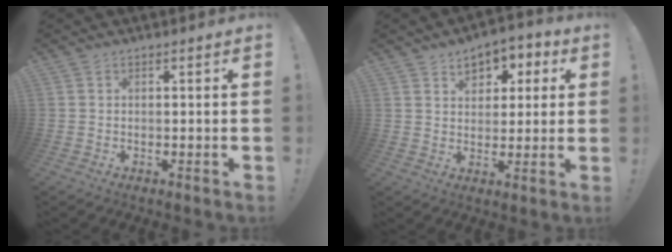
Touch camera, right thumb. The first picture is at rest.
{"total": 7.3, "force": [3.2, 5.6, 3.4], "torque": [-0.044, -0.012, 0.057]}